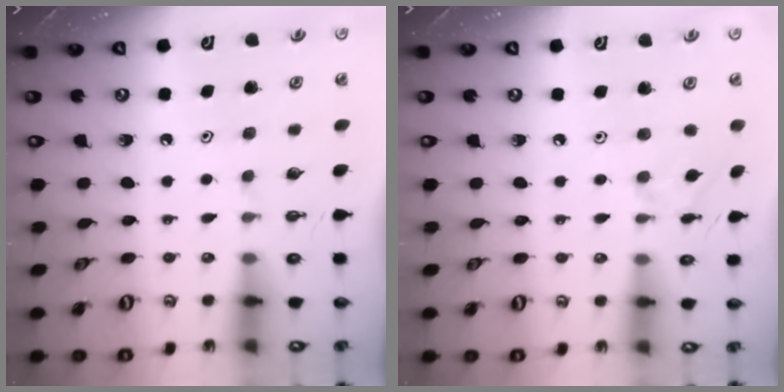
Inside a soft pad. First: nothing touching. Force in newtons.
{"total": 1.8, "press": 1.8, "slide": 0.4}